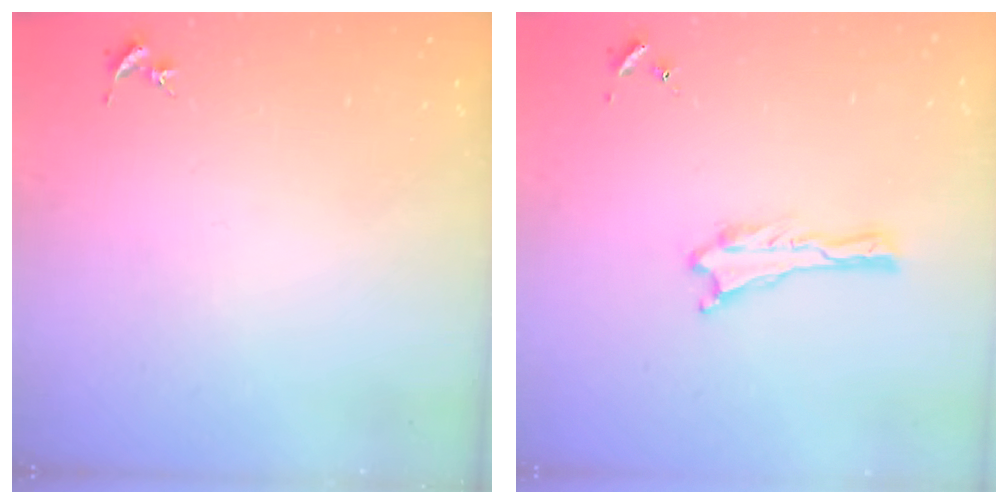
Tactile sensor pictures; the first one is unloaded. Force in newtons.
{"total": 0.0}